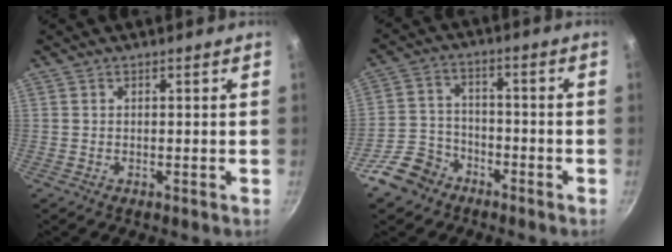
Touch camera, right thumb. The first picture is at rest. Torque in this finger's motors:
{"motor_torque": [0.75, -0.86, 0.17, -0.85, 0.00]}